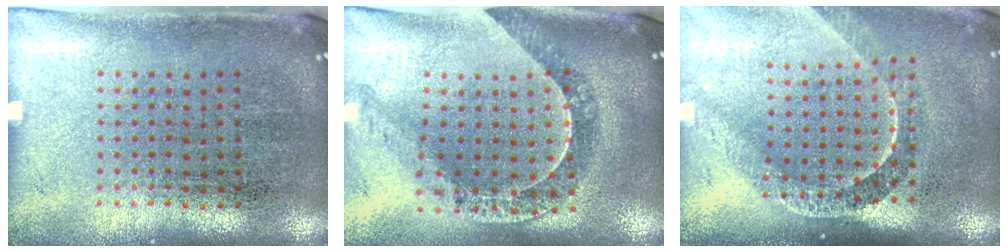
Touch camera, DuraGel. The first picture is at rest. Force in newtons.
{"total": 1.2, "press": 1.2, "slide": 0.2}
{"total": 2.1, "press": 1.5, "slide": 1.5}